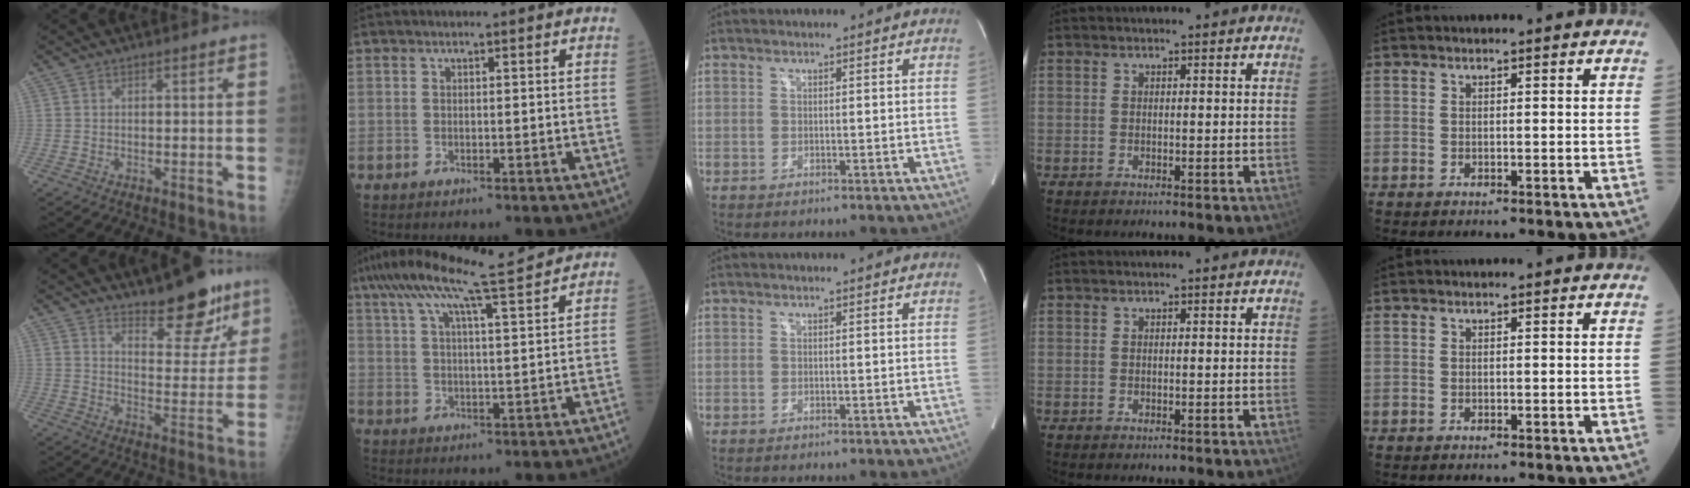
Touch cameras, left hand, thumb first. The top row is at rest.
{"thumb": {"total": 12.7, "force": [9.4, 4.6, 7.2], "torque": [-0.055, -0.068, 0.144]}, "index": {"total": 12.2, "force": [10.3, -0.9, 6.5], "torque": [-0.122, 0.021, 0.161]}}